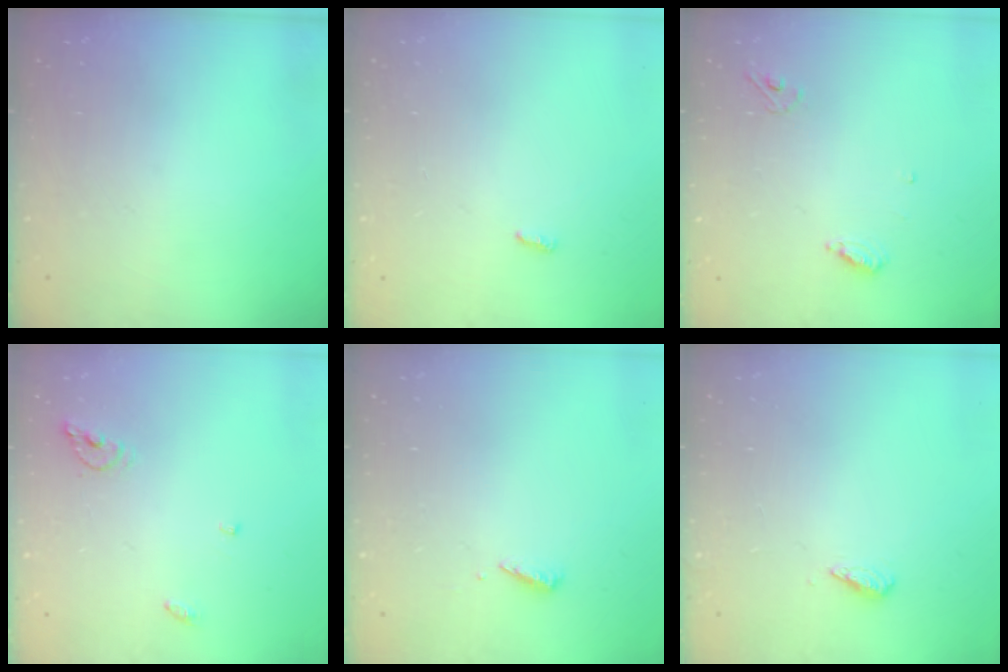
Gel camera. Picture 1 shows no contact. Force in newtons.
{"total": 3.4, "press": 3.3, "slide": 0.6}
{"total": 5.9, "press": 5.9, "slide": 0.6}
{"total": 6.2, "press": 6.2, "slide": 0.4}
{"total": 2.5, "press": 2.5, "slide": 0.1}
{"total": 2.7, "press": 2.6, "slide": 0.4}